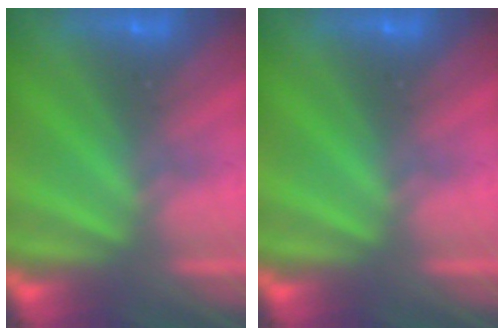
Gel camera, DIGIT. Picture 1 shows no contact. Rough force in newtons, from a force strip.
{"total": 0.0}